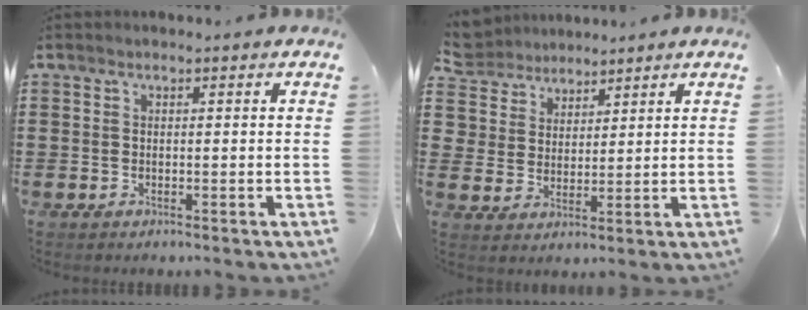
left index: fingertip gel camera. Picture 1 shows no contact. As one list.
[{"total": 5.2, "force": [4.3, 2.8, -0.7], "torque": [-0.019, -0.017, 0.080]}]